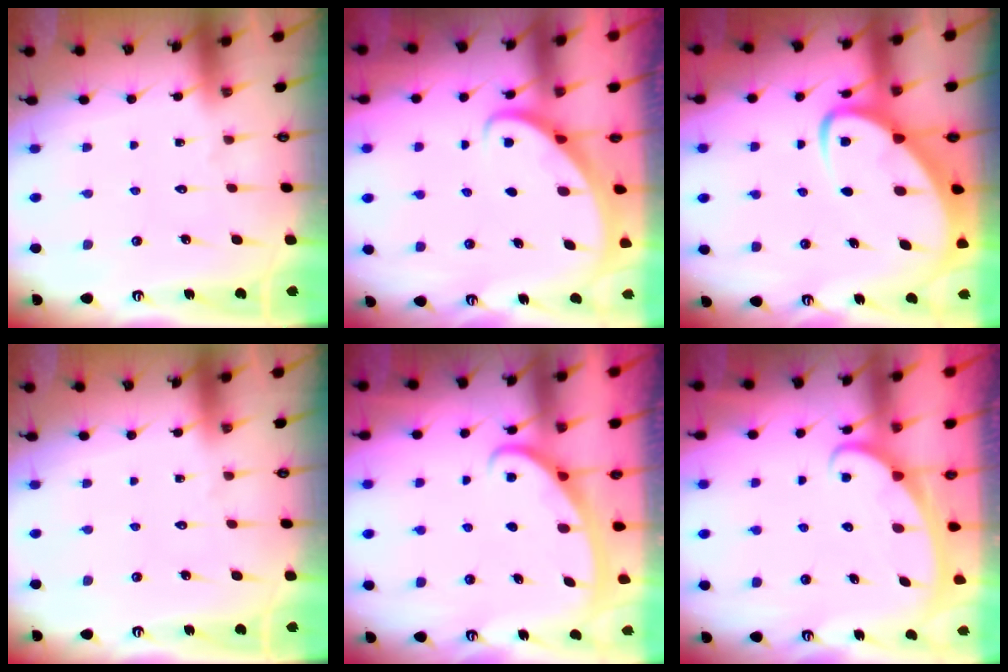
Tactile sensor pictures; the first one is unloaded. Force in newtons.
{"total": 2.7, "press": 2.7, "slide": 0.2}
{"total": 6.5, "press": 6.4, "slide": 0.7}
{"total": 0.0}
{"total": 2.8, "press": 2.8, "slide": 0.4}
{"total": 2.3, "press": 2.3, "slide": 0.4}